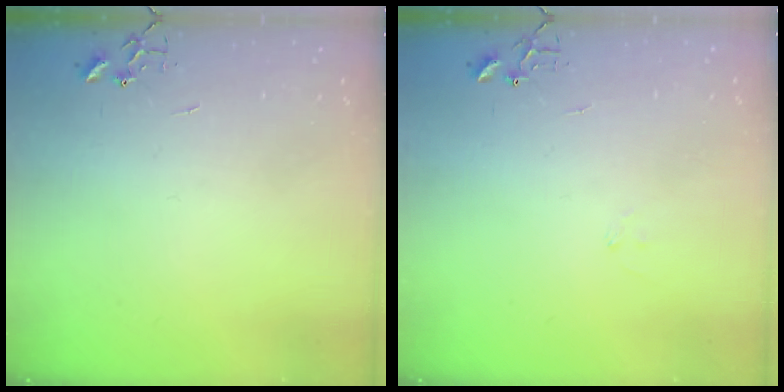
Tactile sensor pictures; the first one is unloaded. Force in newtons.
{"total": 7.0, "press": 7.0, "slide": 0.7}